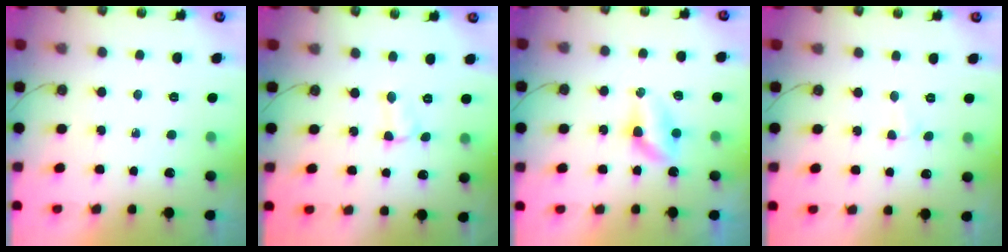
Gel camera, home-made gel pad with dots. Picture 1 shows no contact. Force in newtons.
{"total": 2.6, "press": 2.6, "slide": 0.4}
{"total": 5.8, "press": 5.1, "slide": 2.7}
{"total": 2.4, "press": 2.4, "slide": 0.5}